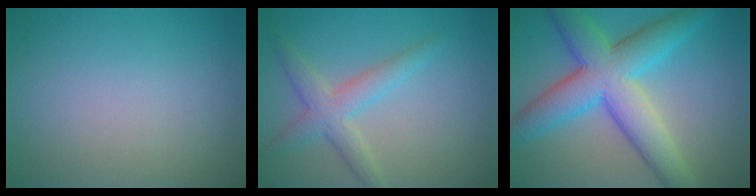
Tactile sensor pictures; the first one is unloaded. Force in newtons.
{"total": 3.5, "press": 3.5, "slide": 0.1}
{"total": 9.0, "press": 9.0, "slide": 0.0}